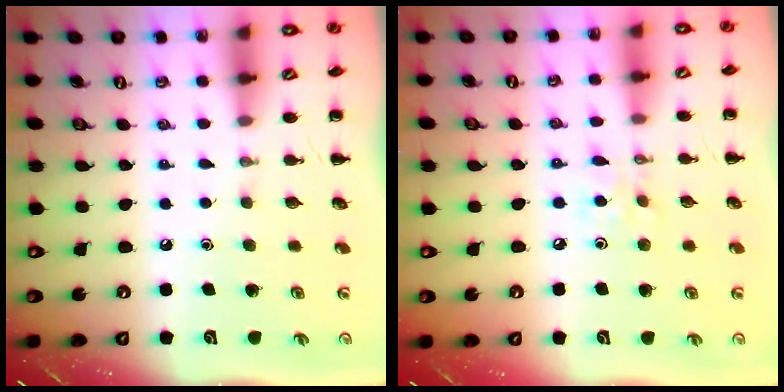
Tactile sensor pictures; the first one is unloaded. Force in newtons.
{"total": 4.2, "press": 4.0, "slide": 1.4}